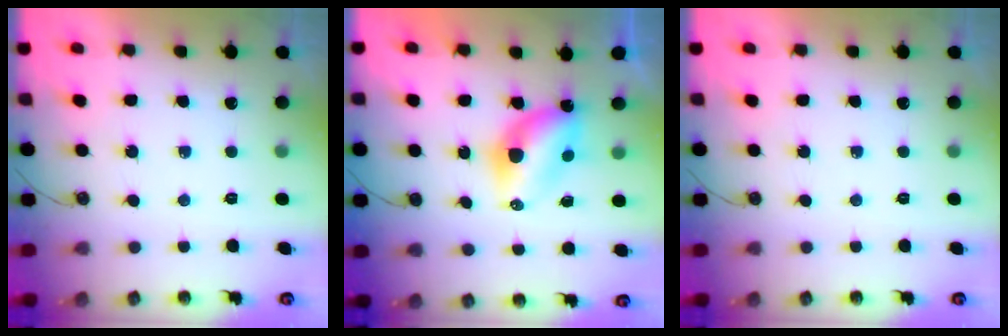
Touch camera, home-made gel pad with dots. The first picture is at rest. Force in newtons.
{"total": 6.4, "press": 6.3, "slide": 0.6}
{"total": 0.0}